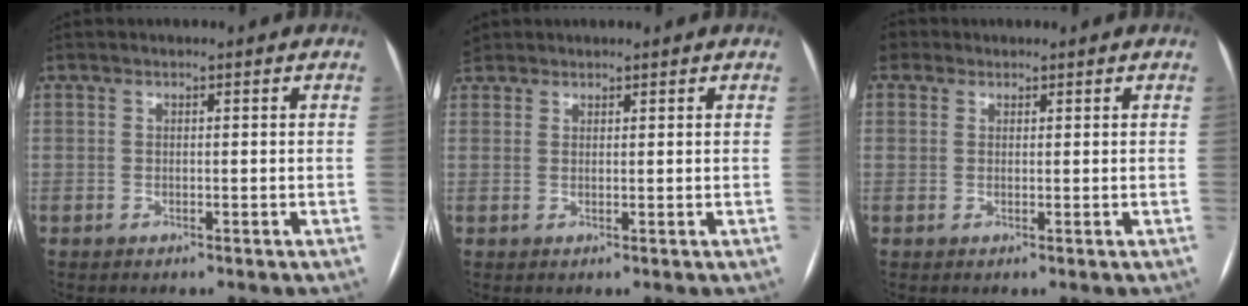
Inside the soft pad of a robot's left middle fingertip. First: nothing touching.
{"total": 2.7, "force": [2.1, 1.7, 0.4], "torque": [-0.013, 0.011, 0.039]}
{"total": 2.7, "force": [1.3, 2.3, 0.7], "torque": [-0.015, 0.015, 0.023]}